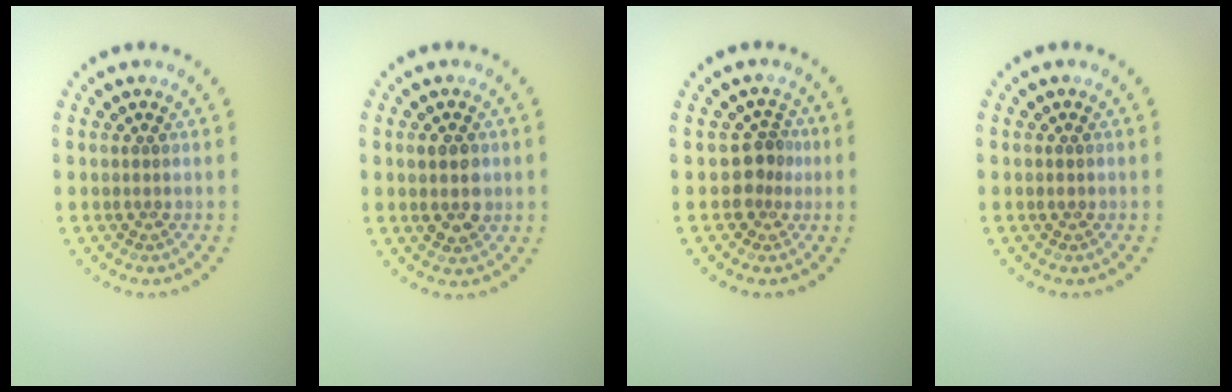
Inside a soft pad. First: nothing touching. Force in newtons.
{"total": 2.6, "press": 2.6, "slide": 0.2}
{"total": 2.3, "press": 1.8, "slide": 1.4}
{"total": 0.6, "press": 0.6, "slide": 0.1}